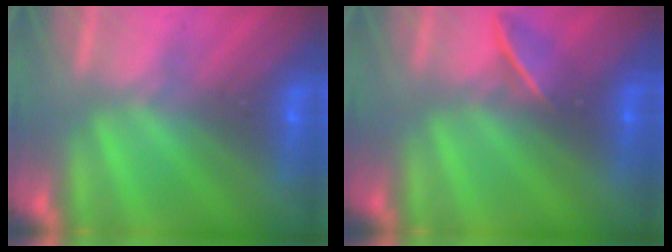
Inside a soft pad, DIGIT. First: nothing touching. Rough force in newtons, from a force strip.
{"total": 2.0}